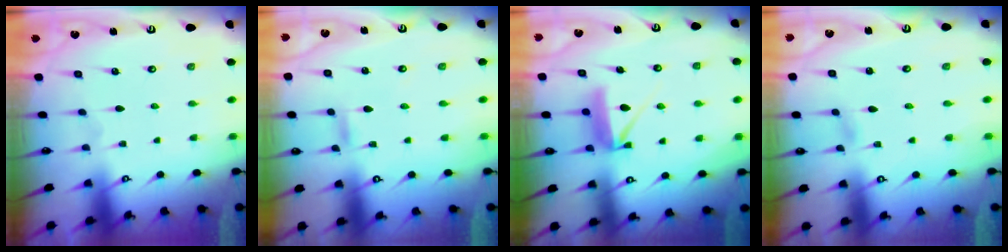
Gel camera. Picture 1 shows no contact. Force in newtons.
{"total": 2.9, "press": 2.9, "slide": 0.1}
{"total": 8.4, "press": 8.4, "slide": 0.1}
{"total": 2.6, "press": 2.6, "slide": 0.4}